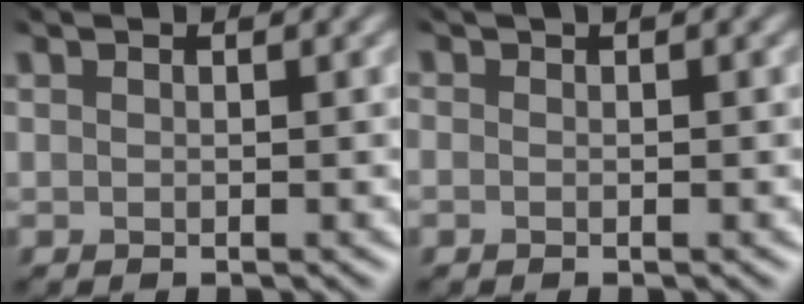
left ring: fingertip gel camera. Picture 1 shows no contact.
{"total": 0.0}